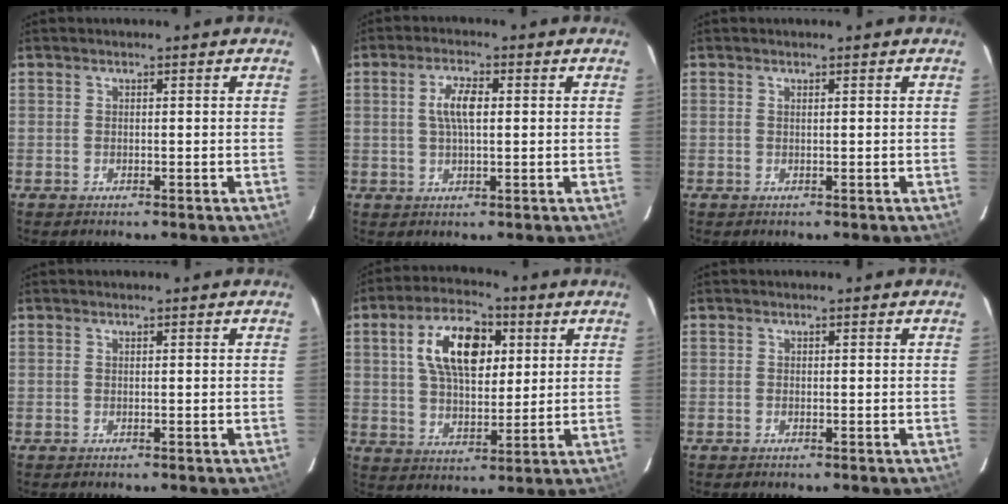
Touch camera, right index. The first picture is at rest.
{"total": 4.9, "force": [0.7, 1.7, 4.5], "torque": [-0.087, 0.008, 0.015]}
{"total": 0.0}
{"total": 0.0}
{"total": 13.6, "force": [4.2, 7.3, 10.7], "torque": [-0.189, 0.026, 0.074]}
{"total": 0.0}